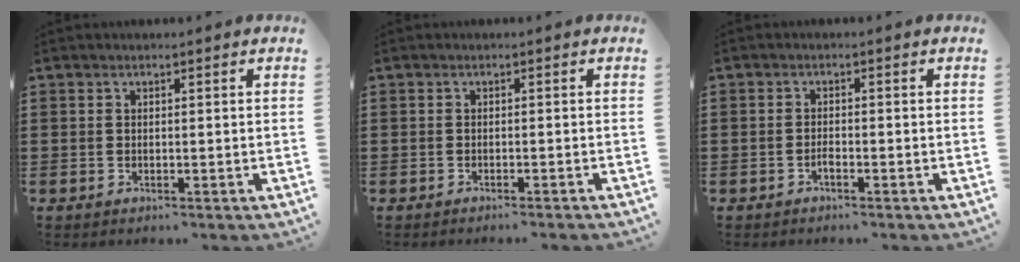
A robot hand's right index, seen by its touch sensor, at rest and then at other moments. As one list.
[{"total": 0.9, "force": [-0.8, -0.2, 0.1], "torque": [-0.004, -0.003, -0.017]}, {"total": 1.0, "force": [-0.9, 0.3, 0.5], "torque": [-0.013, -0.002, -0.016]}]